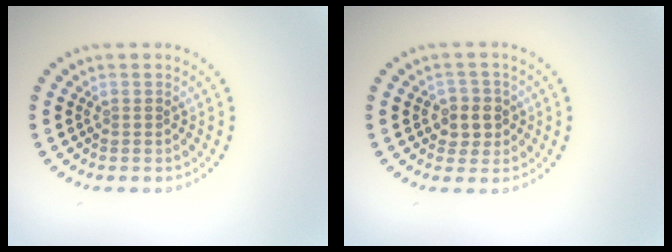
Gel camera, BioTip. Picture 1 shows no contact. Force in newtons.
{"total": 2.5, "press": 2.2, "slide": 1.1}